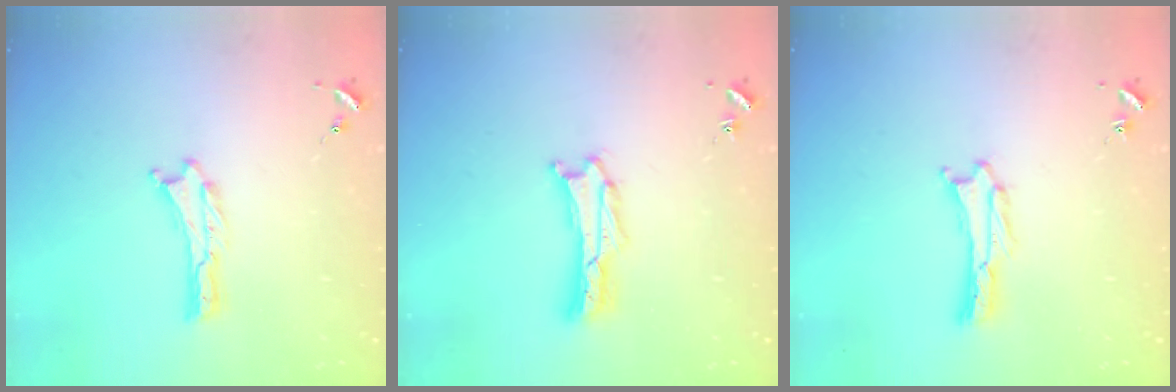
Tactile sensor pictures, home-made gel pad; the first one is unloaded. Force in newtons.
{"total": 1.7, "press": 1.7, "slide": 0.3}
{"total": 0.0}